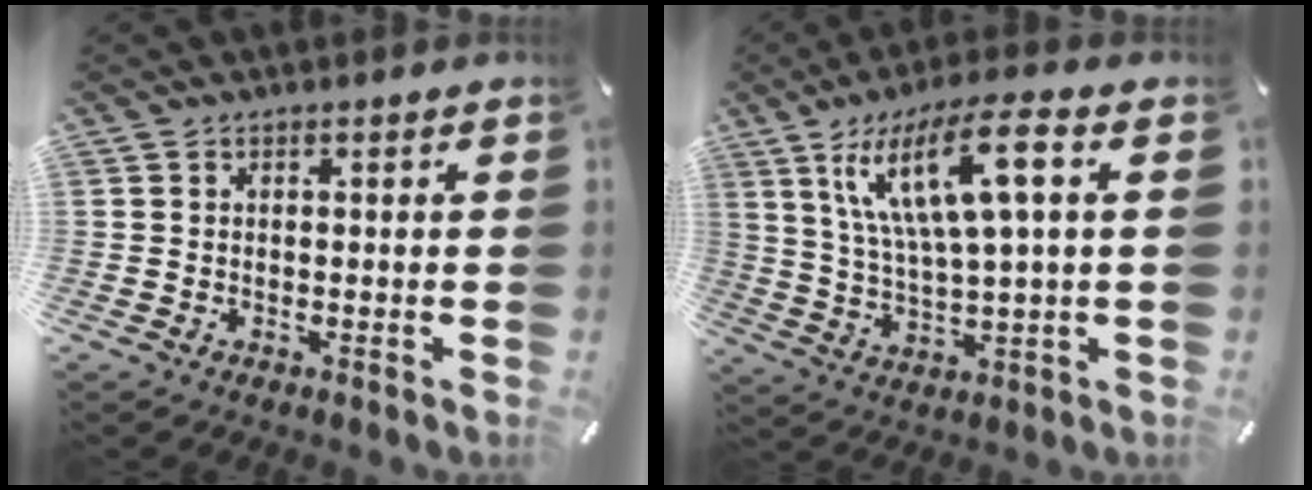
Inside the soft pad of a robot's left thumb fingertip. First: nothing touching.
{"total": 15.5, "force": [6.1, 3.6, 13.8], "torque": [-0.287, -0.001, 0.096]}